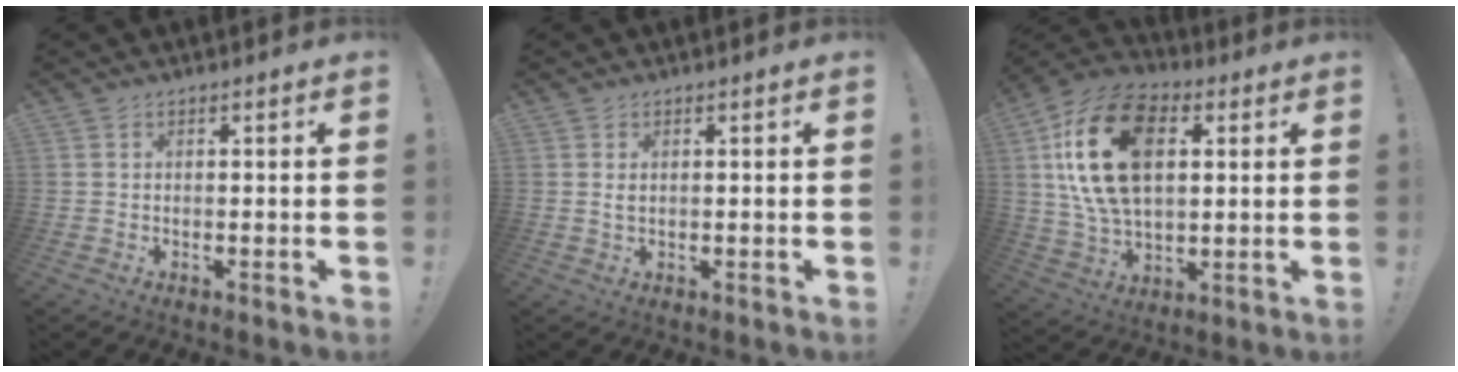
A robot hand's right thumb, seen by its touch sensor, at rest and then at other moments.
{"total": 1.2, "force": [0.6, 0.8, 0.8], "torque": [-0.009, 0.000, 0.008]}
{"total": 23.3, "force": [6.1, 14.4, 17.2], "torque": [-0.322, -0.005, 0.107]}